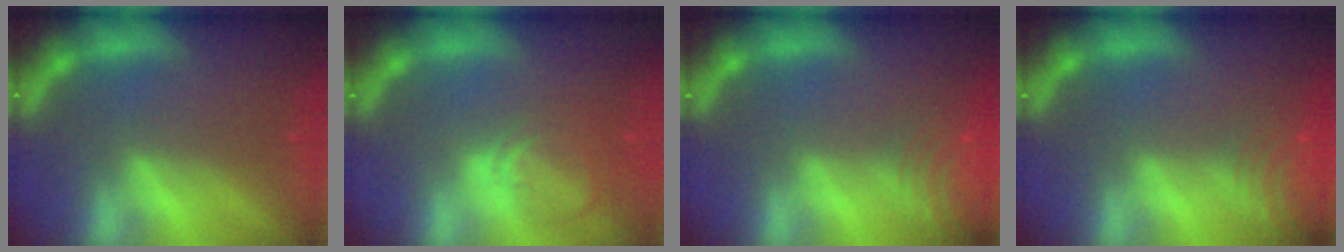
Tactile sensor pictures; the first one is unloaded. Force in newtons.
{"total": 4.5}
{"total": 10.0}
{"total": 10.0}